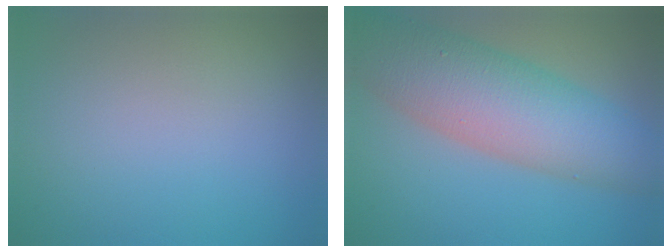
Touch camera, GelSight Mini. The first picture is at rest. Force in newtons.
{"total": 10.0, "press": 10.0, "slide": 0.3}